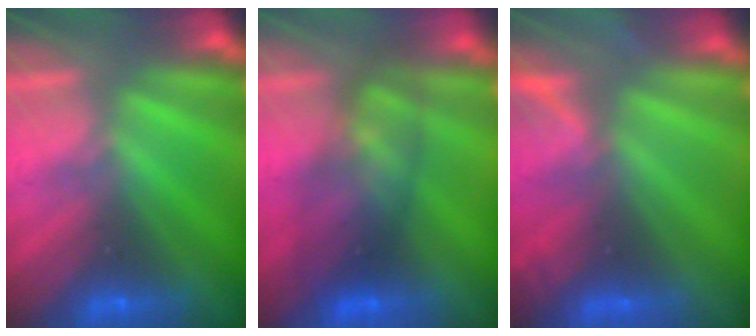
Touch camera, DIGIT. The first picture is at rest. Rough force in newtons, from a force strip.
{"total": 5.5}
{"total": 5.3}